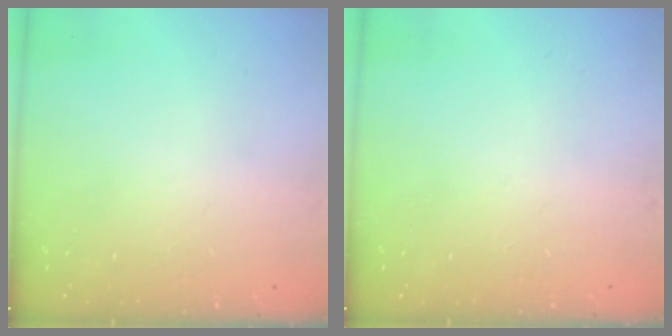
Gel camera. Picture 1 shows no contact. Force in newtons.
{"total": 0.0}